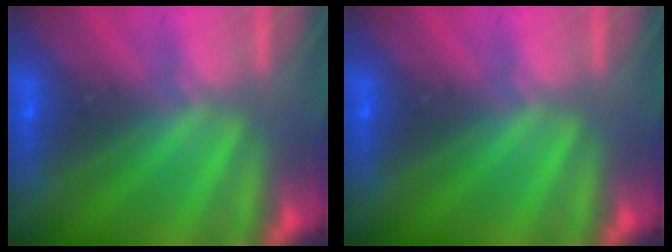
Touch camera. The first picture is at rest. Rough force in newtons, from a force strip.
{"total": 0.0}